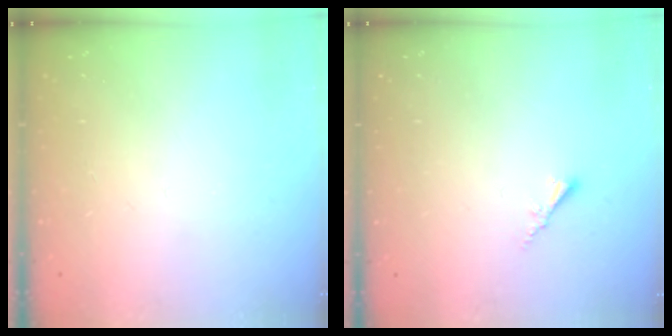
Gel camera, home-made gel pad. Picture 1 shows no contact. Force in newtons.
{"total": 1.8, "press": 1.7, "slide": 0.3}